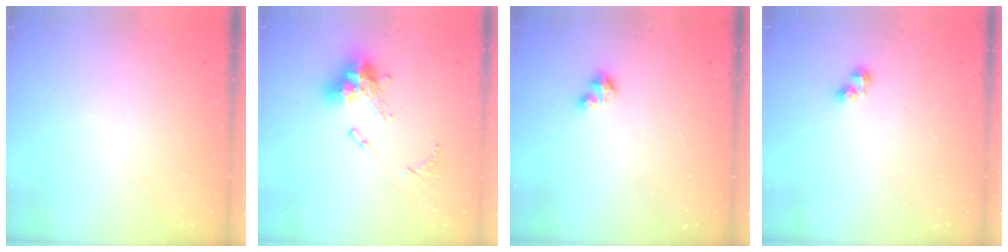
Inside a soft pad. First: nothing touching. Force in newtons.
{"total": 13.8, "press": 13.7, "slide": 1.4}
{"total": 3.3, "press": 3.3, "slide": 0.2}
{"total": 3.5, "press": 3.5, "slide": 0.4}